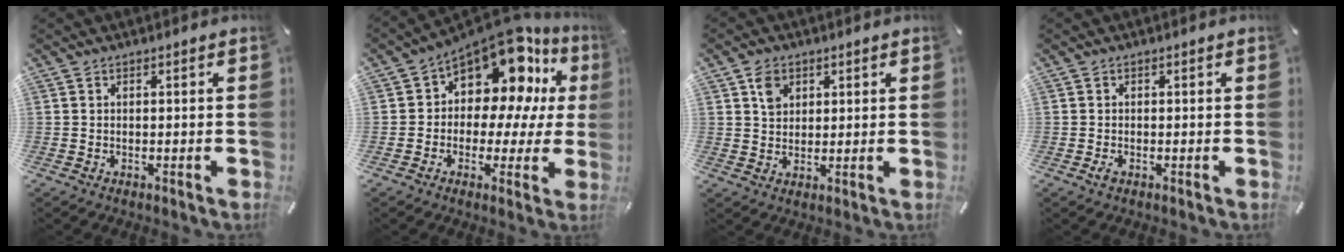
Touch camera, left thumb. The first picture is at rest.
{"total": 14.5, "force": [8.5, 8.0, 8.5], "torque": [-0.134, -0.078, 0.148]}
{"total": 4.6, "force": [2.1, 3.7, 1.7], "torque": [-0.017, -0.002, 0.034]}
{"total": 0.9, "force": [-0.4, 0.5, 0.6], "torque": [-0.018, -0.005, -0.009]}